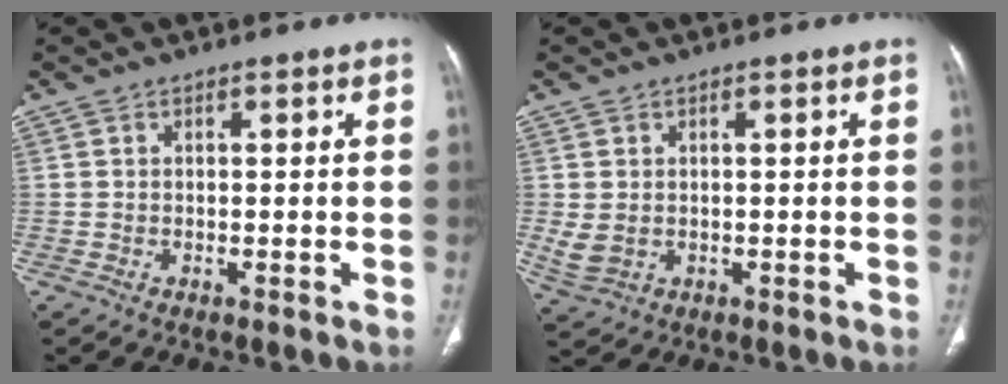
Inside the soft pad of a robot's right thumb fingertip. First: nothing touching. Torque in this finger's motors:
{"motor_torque": [-0.35, 0.46, -0.11, -0.22, 0.00]}